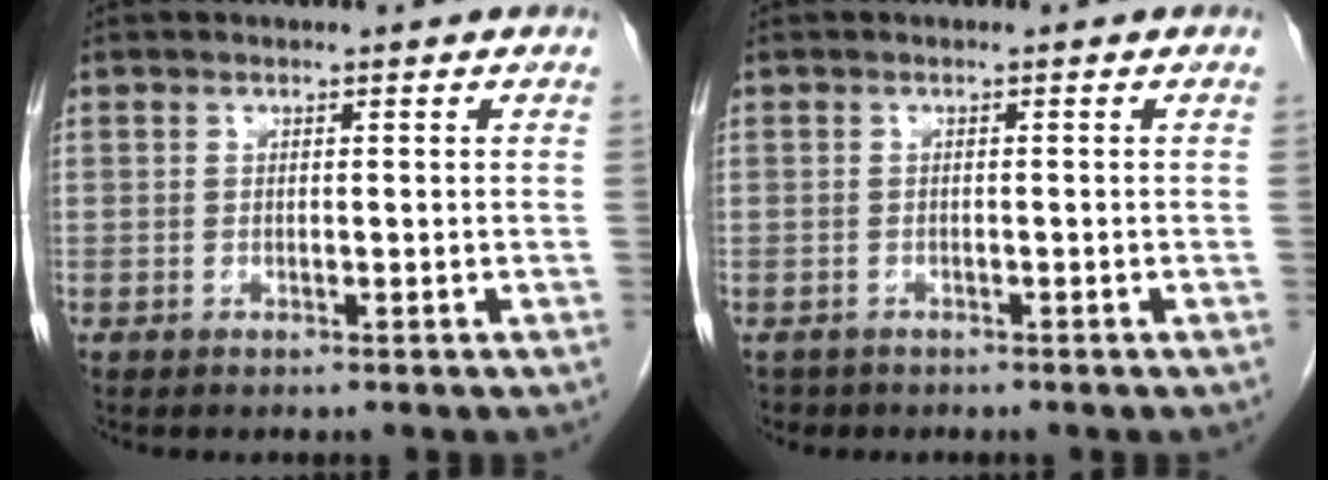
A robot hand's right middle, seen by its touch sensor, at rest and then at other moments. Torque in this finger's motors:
{"motor_torque": [0.07, -0.03, -0.01, 0.00]}